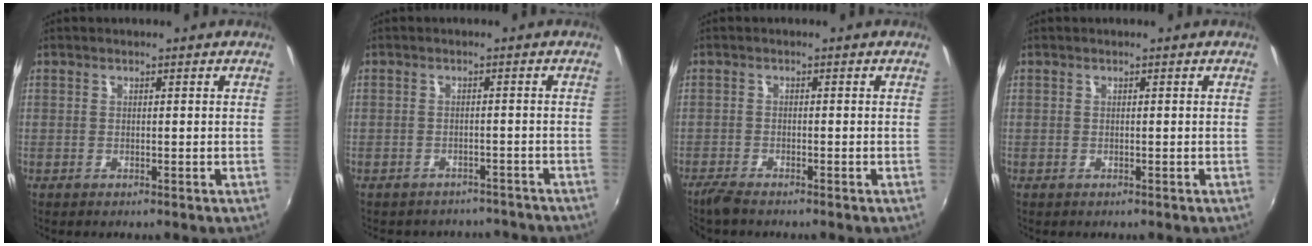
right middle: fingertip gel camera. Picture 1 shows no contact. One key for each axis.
{"total": 8.6, "fx": -7.4, "fy": 4.1, "fz": 1.7, "tx": -0.037, "ty": 0.015, "tz": -0.088}
{"total": 3.0, "fx": -2.7, "fy": 0.3, "fz": 1.3, "tx": -0.038, "ty": -0.012, "tz": -0.055}
{"total": 0.0}